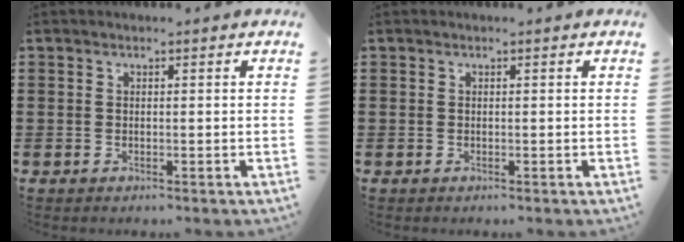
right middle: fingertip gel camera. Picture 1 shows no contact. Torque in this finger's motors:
{"motor_torque": [-0.24, -0.23, 0.00, 0.00]}